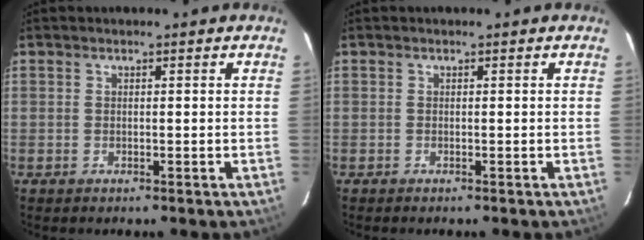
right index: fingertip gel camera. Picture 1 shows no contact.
{"total": 0.0}